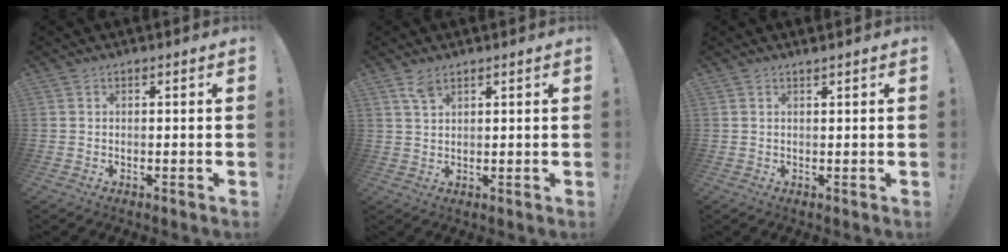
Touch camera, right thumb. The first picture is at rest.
{"total": 4.0, "force": [2.7, 1.7, 2.5], "torque": [-0.042, -0.012, 0.048]}
{"total": 1.0, "force": [0.8, -0.2, 0.4], "torque": [-0.007, -0.001, 0.014]}